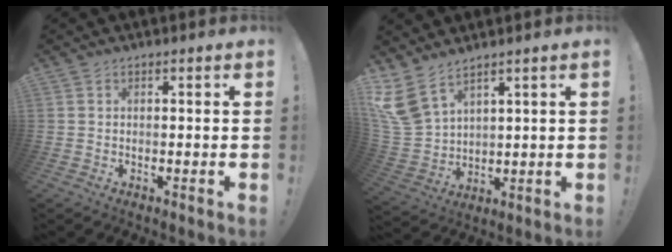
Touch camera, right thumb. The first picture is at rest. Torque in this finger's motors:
{"motor_torque": [-0.01, 2.04, 0.68, 0.39, 0.04]}